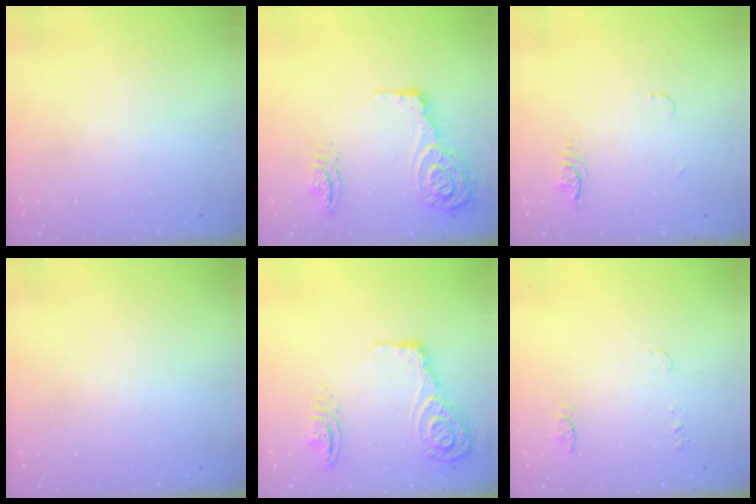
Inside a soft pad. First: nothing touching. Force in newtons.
{"total": 17.9, "press": 17.6, "slide": 3.7}
{"total": 4.4, "press": 4.1, "slide": 1.6}
{"total": 0.0}
{"total": 17.7, "press": 17.1, "slide": 4.4}
{"total": 6.9, "press": 6.9, "slide": 0.5}